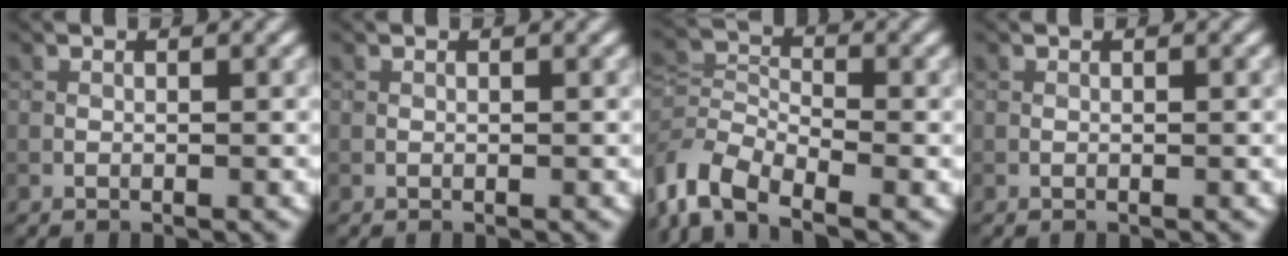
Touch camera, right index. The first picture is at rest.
{"total": 0.0}
{"total": 5.9, "force": [-3.7, 3.1, 3.4], "torque": [-0.066, 0.002, -0.084]}
{"total": 0.0}